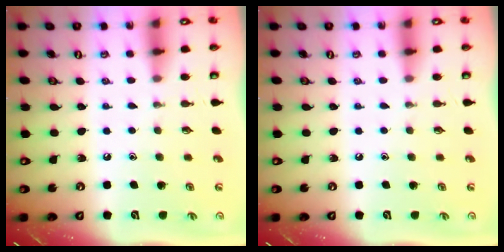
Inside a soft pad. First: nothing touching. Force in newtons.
{"total": 0.0}